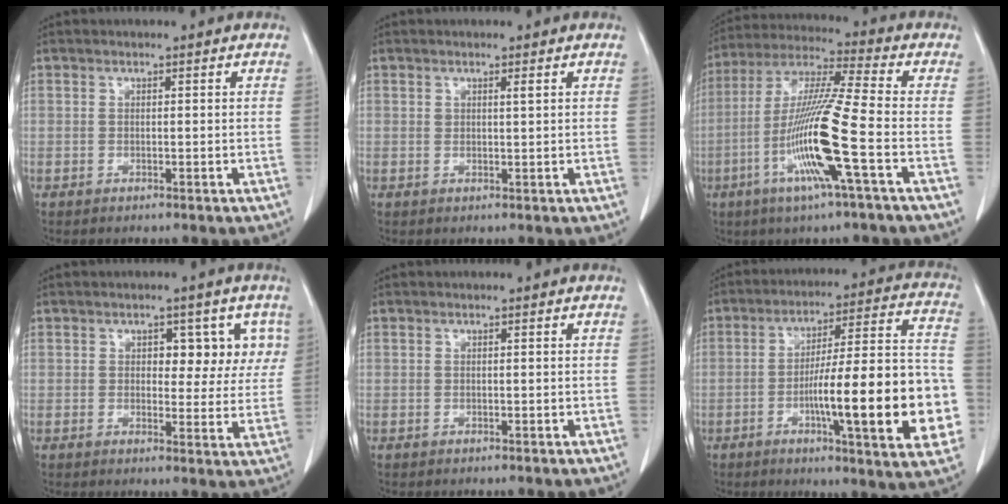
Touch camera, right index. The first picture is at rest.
{"total": 0.7, "force": [0.6, 0.1, 0.5], "torque": [-0.008, -0.001, 0.011]}
{"total": 14.9, "force": [-4.7, -0.9, 14.1], "torque": [-0.285, -0.013, -0.095]}
{"total": 5.9, "force": [2.2, 3.6, 4.1], "torque": [-0.029, 0.015, 0.024]}
{"total": 0.0}
{"total": 21.7, "force": [-5.2, 2.6, 20.9], "torque": [-0.247, 0.018, -0.068]}